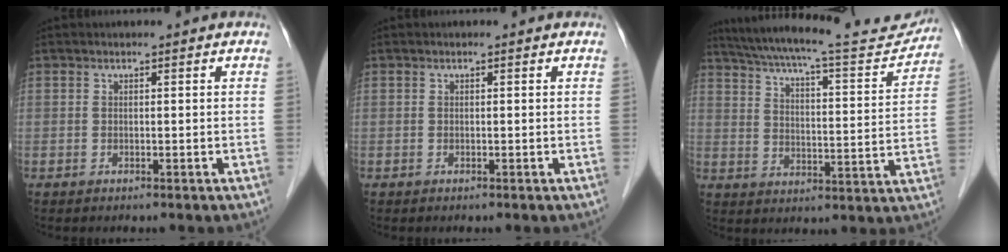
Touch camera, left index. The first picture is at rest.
{"total": 0.0}
{"total": 22.4, "force": [20.4, 2.6, 8.9], "torque": [-0.149, -0.023, 0.274]}